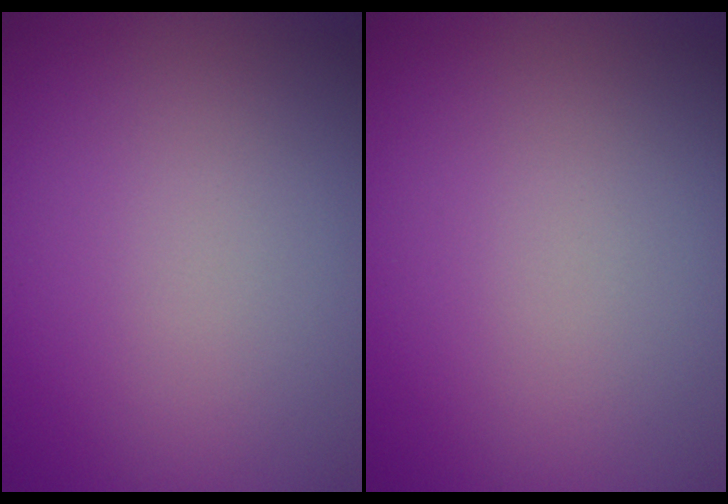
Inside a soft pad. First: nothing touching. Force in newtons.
{"total": 0.0}